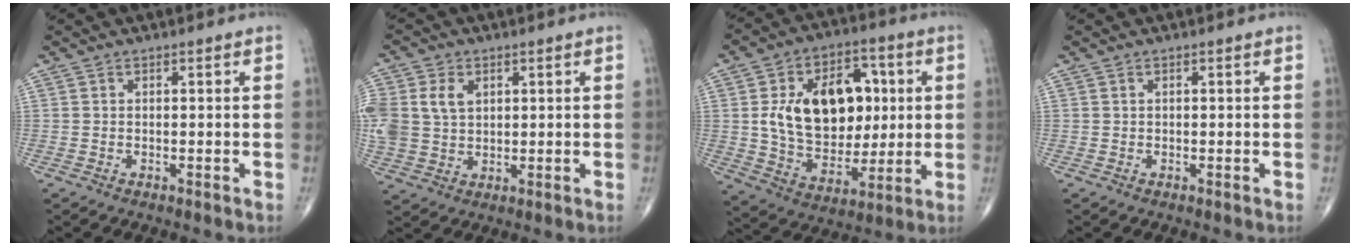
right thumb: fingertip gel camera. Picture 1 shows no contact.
{"total": 11.9, "force": [3.1, 9.1, 7.1], "torque": [-0.173, 0.003, 0.065]}
{"total": 20.0, "force": [3.0, 13.5, 14.5], "torque": [-0.185, 0.004, 0.060]}
{"total": 0.0}